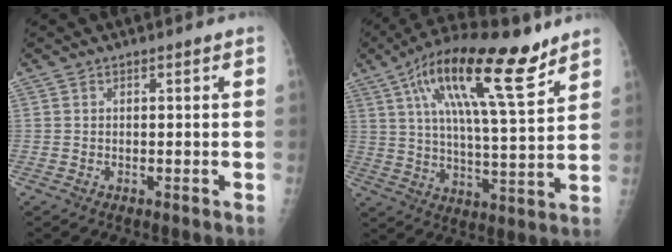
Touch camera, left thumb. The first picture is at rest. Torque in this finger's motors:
{"motor_torque": [0.45, 0.72, 1.96, -0.81, 0.52]}